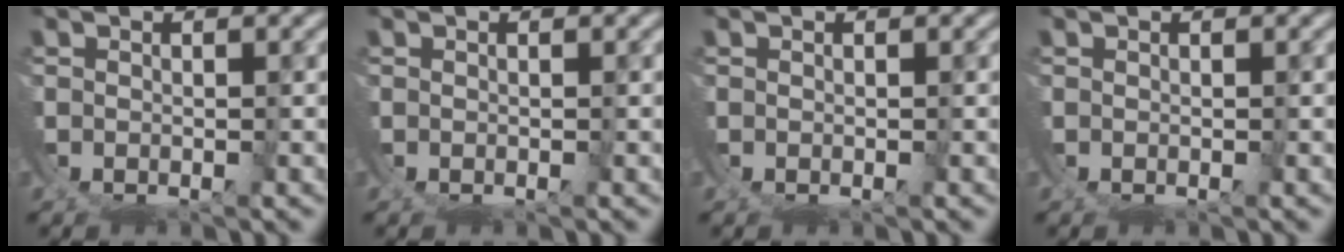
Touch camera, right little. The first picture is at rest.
{"total": 0.0}
{"total": 0.0}
{"total": 0.0}